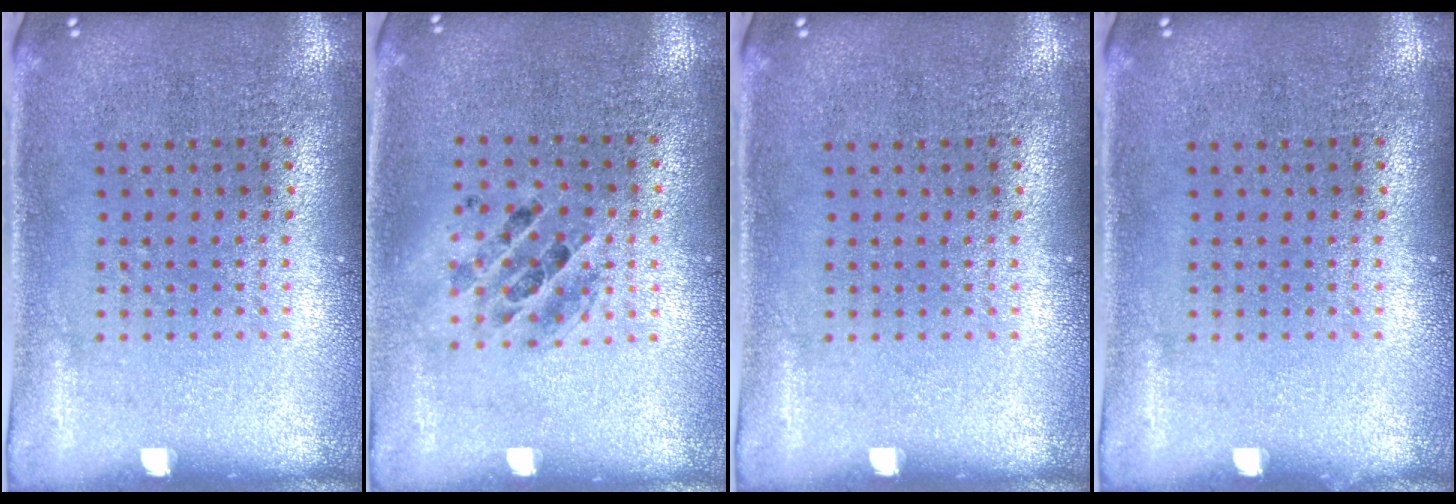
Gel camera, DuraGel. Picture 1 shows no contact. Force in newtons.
{"total": 1.3, "press": 1.1, "slide": 0.5}
{"total": 0.0}
{"total": 0.0}